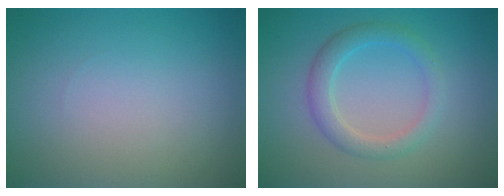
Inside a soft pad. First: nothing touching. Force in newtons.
{"total": 2.8, "press": 2.8, "slide": 0.1}